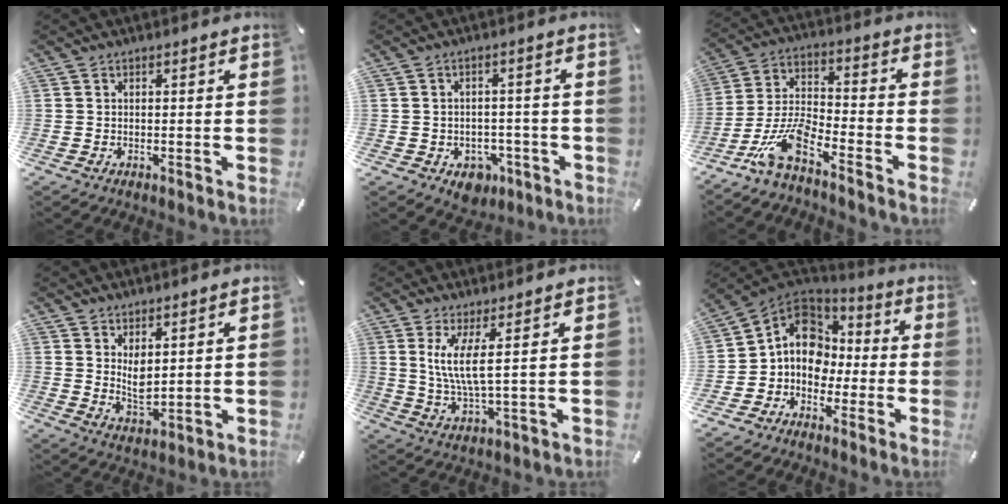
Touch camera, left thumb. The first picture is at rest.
{"total": 5.1, "force": [-2.3, 4.2, 1.8], "torque": [-0.020, 0.017, -0.039]}
{"total": 11.6, "force": [-7.6, 4.3, 7.6], "torque": [-0.164, 0.020, -0.143]}
{"total": 5.1, "force": [2.4, 2.7, 3.5], "torque": [-0.063, -0.019, 0.041]}
{"total": 7.7, "force": [2.6, 1.2, 7.1], "torque": [-0.155, -0.008, 0.042]}
{"total": 11.3, "force": [-0.4, 10.3, 4.6], "torque": [-0.095, 0.008, -0.003]}